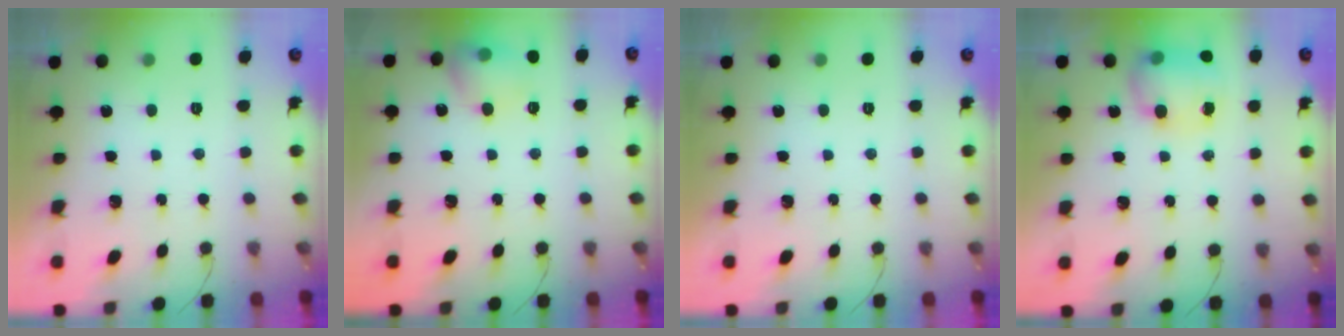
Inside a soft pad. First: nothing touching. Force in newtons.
{"total": 11.4, "press": 11.3, "slide": 1.5}
{"total": 0.0}
{"total": 11.7, "press": 9.4, "slide": 7.0}